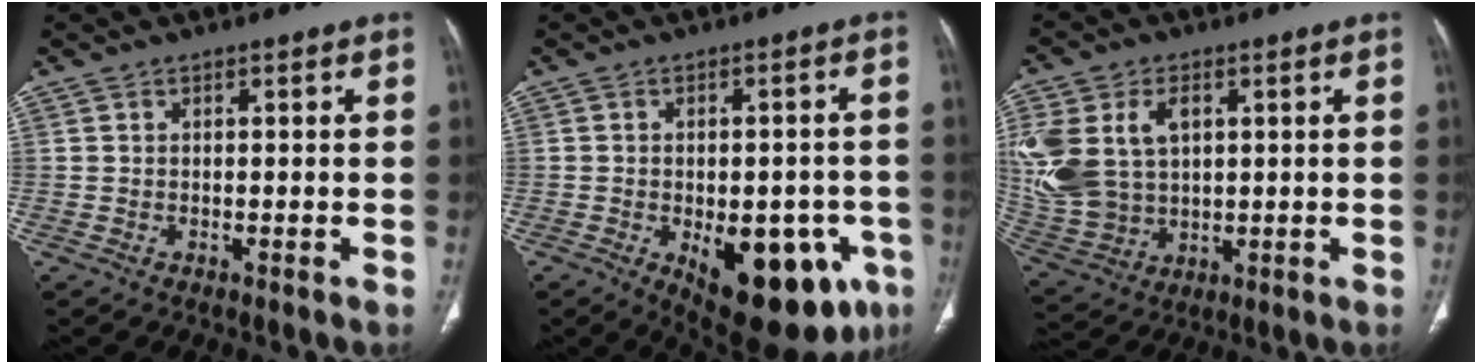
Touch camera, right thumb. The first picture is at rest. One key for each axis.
{"total": 19.5, "fx": -7.4, "fy": 9.5, "fz": 15.3, "tx": -0.148, "ty": 0.007, "tz": -0.078}
{"total": 18.8, "fx": 4.1, "fy": 13.4, "fz": 12.5, "tx": -0.294, "ty": 0.005, "tz": 0.098}